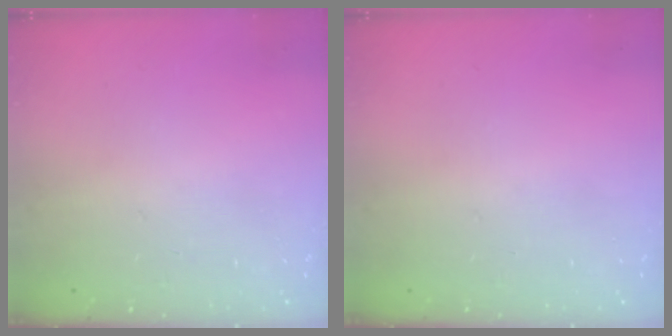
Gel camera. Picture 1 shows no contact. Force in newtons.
{"total": 0.0}